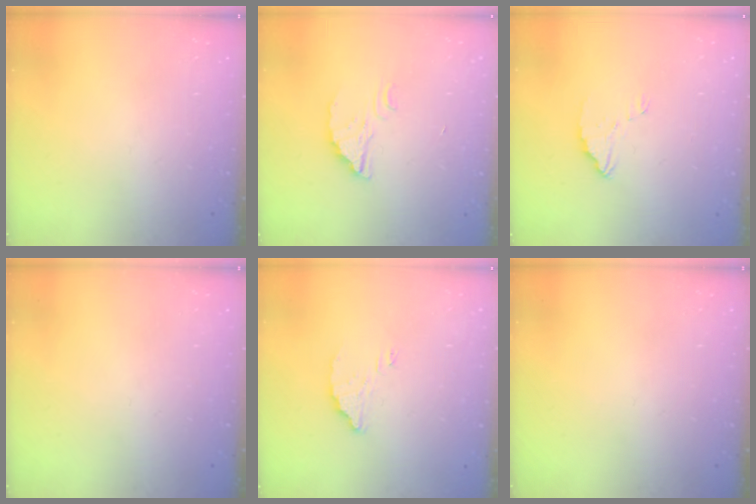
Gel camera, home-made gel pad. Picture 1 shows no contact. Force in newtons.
{"total": 2.4, "press": 2.4, "slide": 0.0}
{"total": 2.8, "press": 2.8, "slide": 0.1}
{"total": 0.0}
{"total": 3.5, "press": 3.4, "slide": 0.4}
{"total": 0.0}